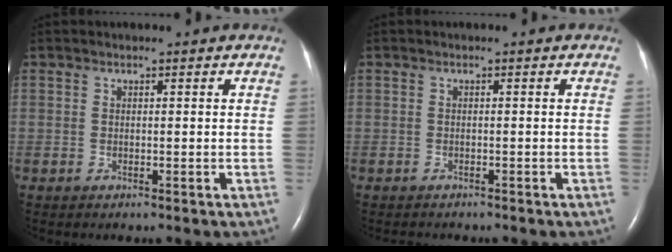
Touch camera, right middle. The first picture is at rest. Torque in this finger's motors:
{"motor_torque": [0.27, -0.37, -0.07, -0.01]}